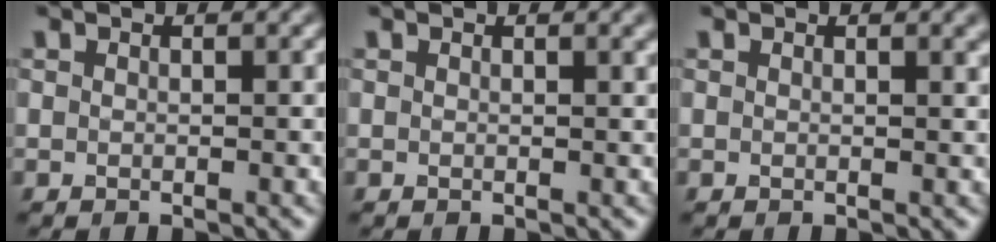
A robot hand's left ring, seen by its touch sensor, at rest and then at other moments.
{"total": 1.2, "force": [0.7, 0.4, 0.9], "torque": [-0.005, 0.005, 0.008]}
{"total": 1.3, "force": [0.8, 0.5, 1.0], "torque": [-0.004, 0.004, 0.009]}